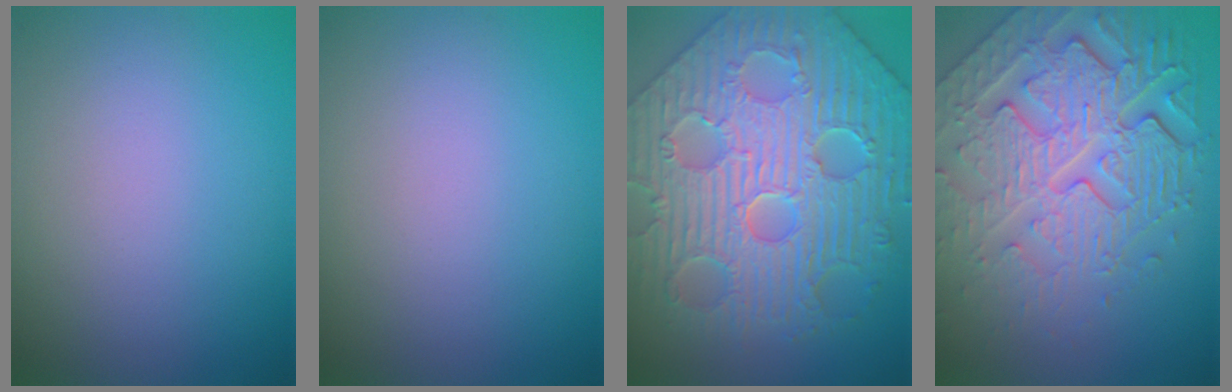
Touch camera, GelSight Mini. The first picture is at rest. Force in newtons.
{"total": 0.0}
{"total": 10.1, "press": 7.9, "slide": 6.2}
{"total": 8.6, "press": 5.8, "slide": 6.3}